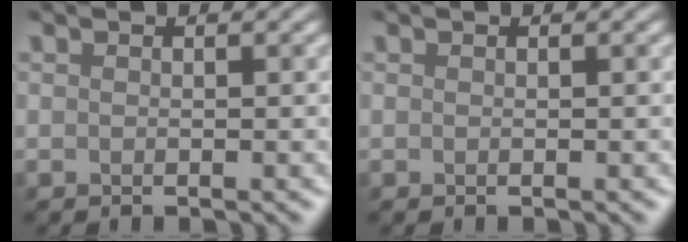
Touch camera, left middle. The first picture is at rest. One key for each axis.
{"total": 0.0}